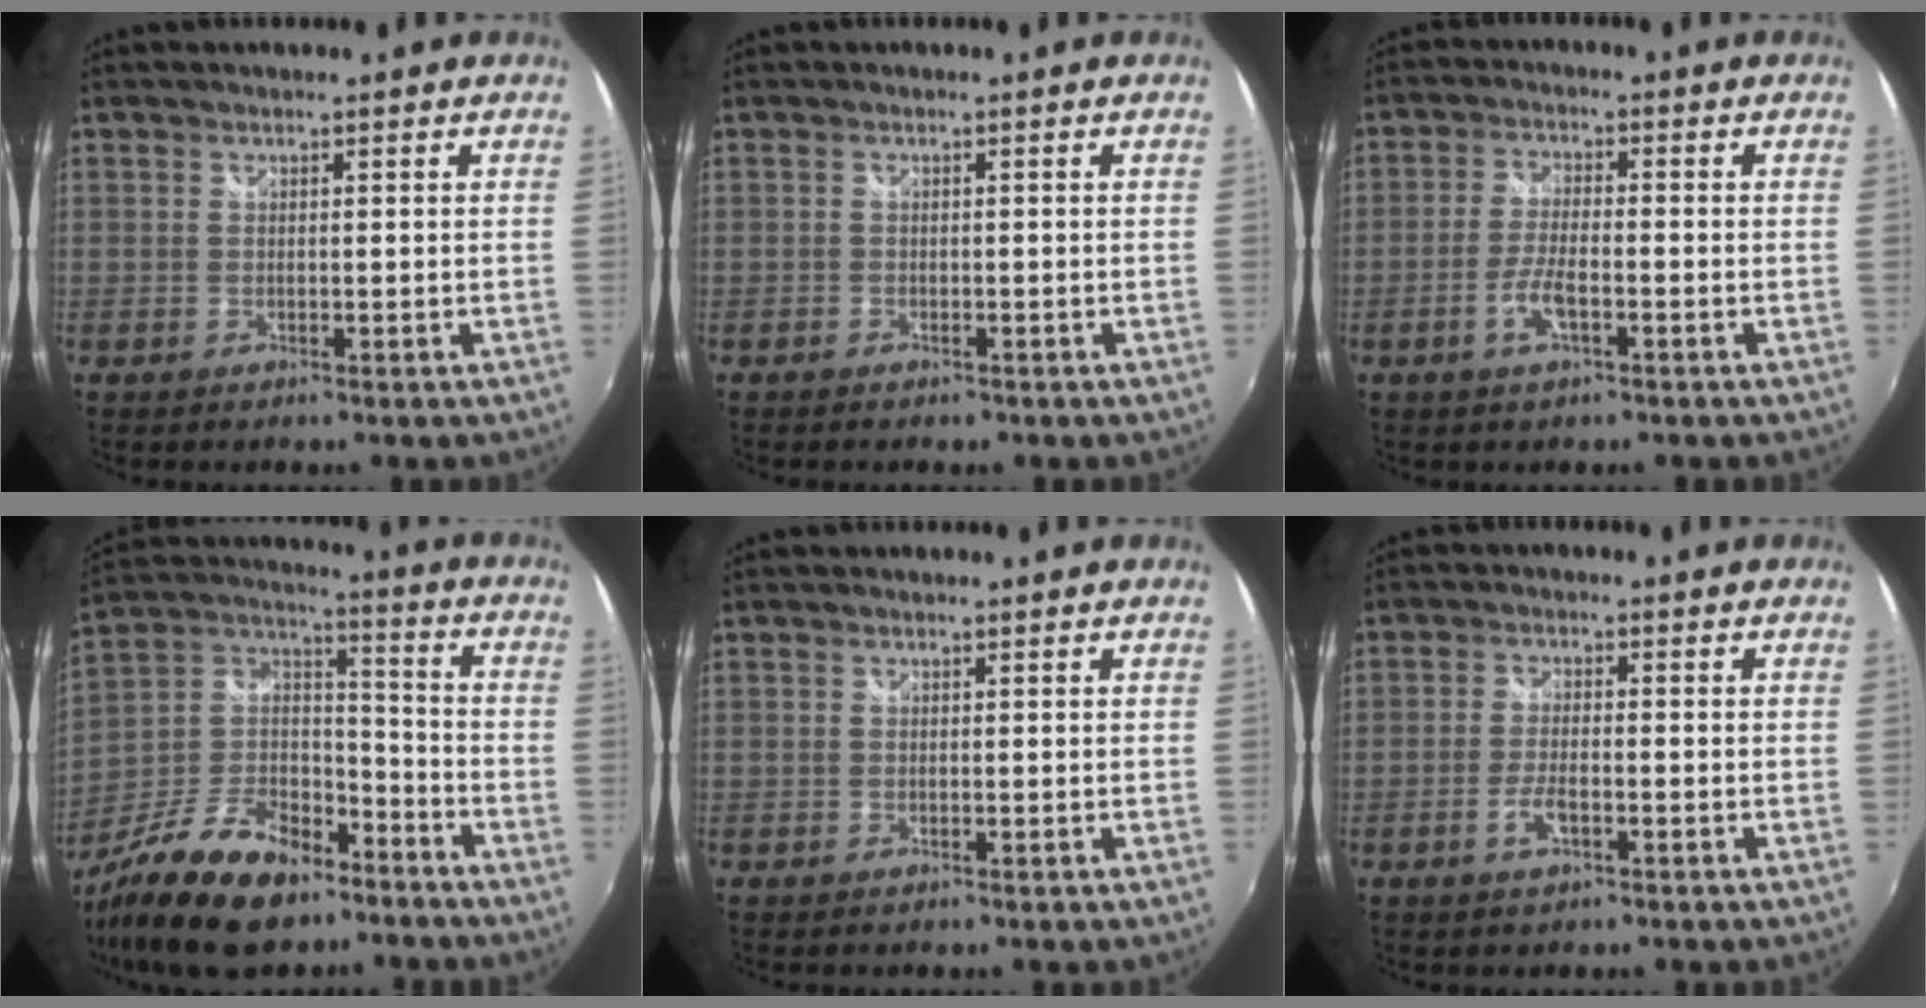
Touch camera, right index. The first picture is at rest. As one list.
[{"total": 1.6, "force": [-1.2, 0.9, 0.5], "torque": [-0.014, -0.006, -0.019]}, {"total": 5.3, "force": [-2.4, 1.4, 4.5], "torque": [-0.100, -0.001, -0.048]}, {"total": 21.8, "force": [-13.9, 11.1, 12.6], "torque": [-0.271, 0.008, -0.238]}, {"total": 0.0}, {"total": 3.9, "force": [-1.8, 1.3, 3.2], "torque": [-0.071, -0.001, -0.037]}]